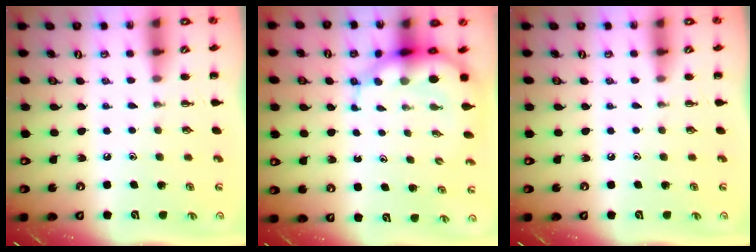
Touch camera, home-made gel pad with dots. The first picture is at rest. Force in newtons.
{"total": 8.1, "press": 7.7, "slide": 2.4}
{"total": 0.0}